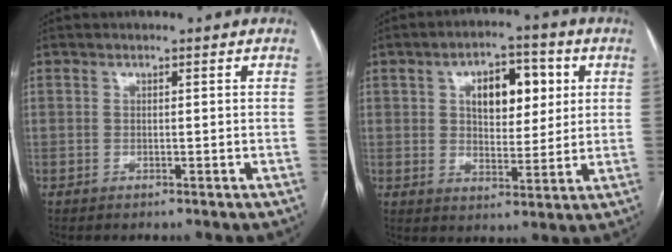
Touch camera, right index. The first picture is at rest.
{"total": 9.6, "force": [2.9, 4.9, 7.7], "torque": [-0.114, 0.018, 0.047]}